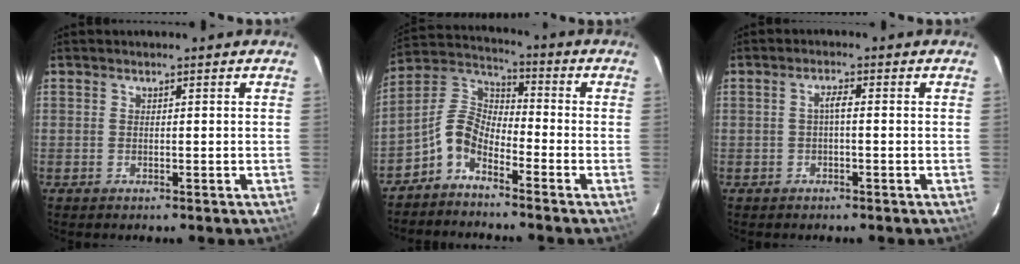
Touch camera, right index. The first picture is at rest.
{"total": 7.0, "force": [-4.5, 3.3, 4.1], "torque": [-0.092, 0.027, -0.103]}
{"total": 1.7, "force": [-0.3, 0.3, 1.7], "torque": [-0.033, 0.008, -0.006]}